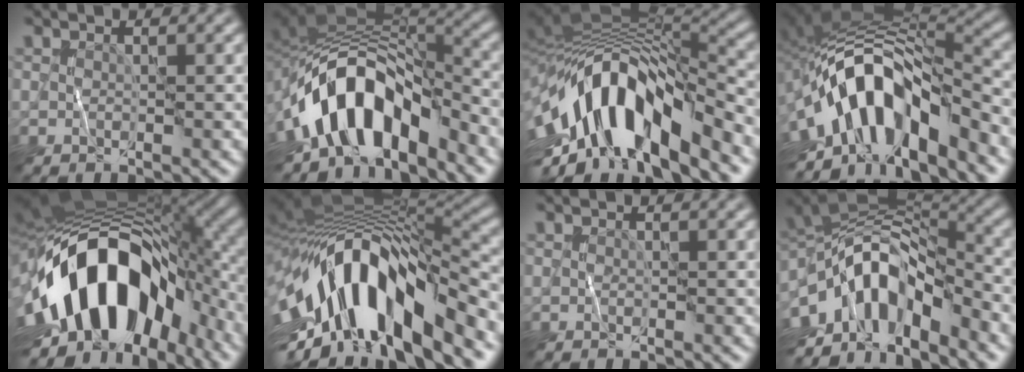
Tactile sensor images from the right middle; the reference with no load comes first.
{"total": 11.5, "force": [-5.6, 6.4, 7.8], "torque": [-0.118, 0.003, -0.097]}
{"total": 13.3, "force": [-5.0, 5.6, 11.0], "torque": [-0.181, 0.005, -0.083]}
{"total": 13.2, "force": [-4.4, 6.3, 10.7], "torque": [-0.165, 0.015, -0.087]}
{"total": 17.4, "force": [-3.7, 10.1, 13.7], "torque": [-0.238, 0.001, -0.064]}
{"total": 14.1, "force": [-4.5, 5.2, 12.3], "torque": [-0.214, 0.015, -0.073]}
{"total": 0.0}
{"total": 11.2, "force": [-4.7, 5.7, 8.4], "torque": [-0.133, 0.010, -0.089]}